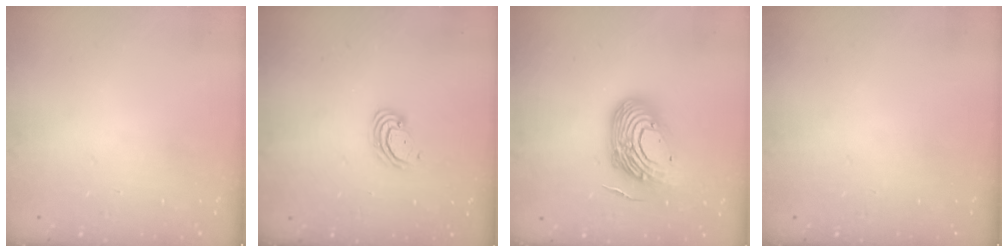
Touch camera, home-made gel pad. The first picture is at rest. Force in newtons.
{"total": 3.8, "press": 3.8, "slide": 0.3}
{"total": 15.1, "press": 15.0, "slide": 1.9}
{"total": 0.0}